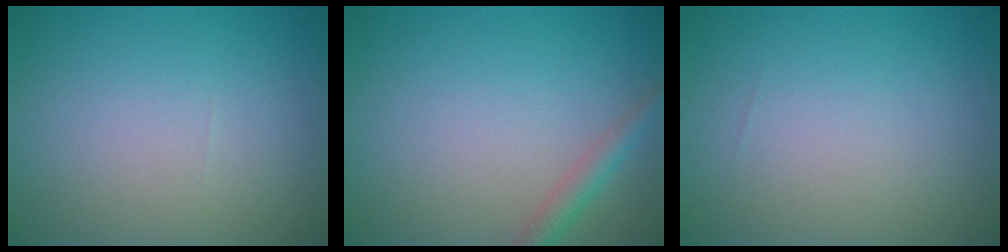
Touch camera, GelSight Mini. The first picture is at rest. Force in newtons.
{"total": 2.0, "press": 2.0, "slide": 0.1}
{"total": 0.0}